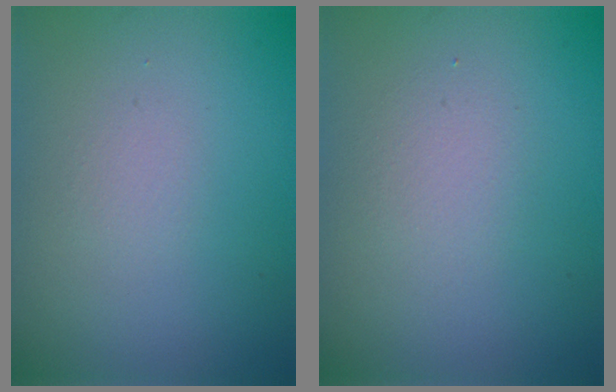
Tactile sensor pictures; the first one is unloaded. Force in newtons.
{"total": 1.6, "press": 1.6, "slide": 0.3}